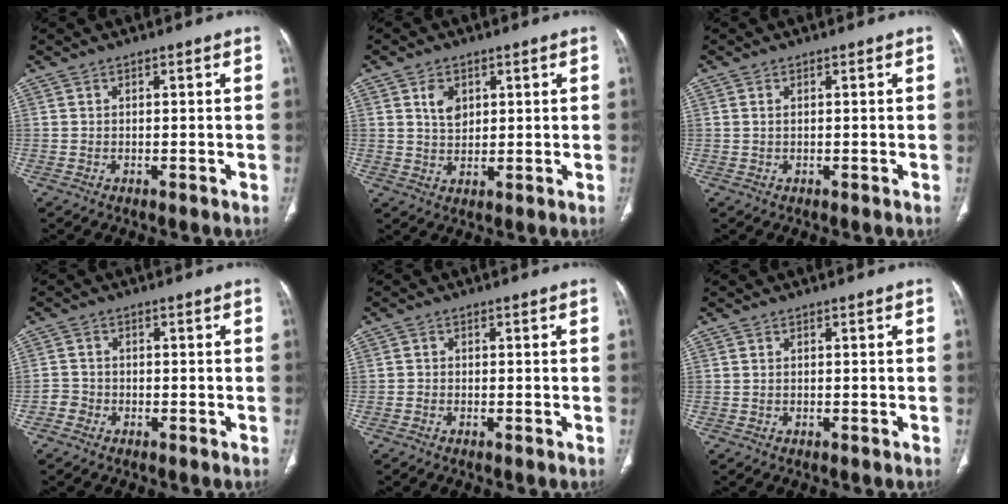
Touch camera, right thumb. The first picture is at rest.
{"total": 4.4, "force": [1.8, 3.1, 2.6], "torque": [-0.026, -0.010, 0.034]}
{"total": 0.5, "force": [0.1, 0.3, 0.4], "torque": [-0.006, 0.001, 0.002]}
{"total": 2.2, "force": [-1.2, 1.8, 0.2], "torque": [0.005, 0.014, -0.032]}
{"total": 0.9, "force": [-0.6, 0.6, 0.2], "torque": [0.003, 0.004, -0.016]}
{"total": 0.0}